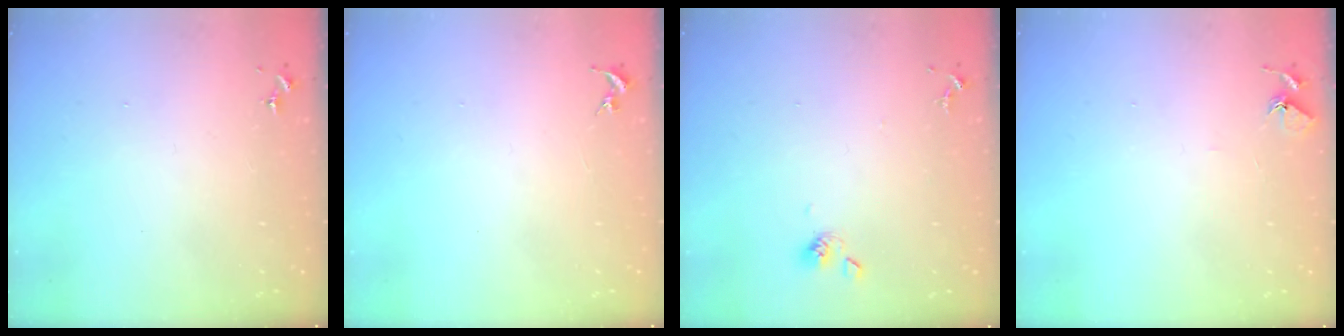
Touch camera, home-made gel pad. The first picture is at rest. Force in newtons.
{"total": 0.0}
{"total": 6.1, "press": 5.8, "slide": 2.1}
{"total": 5.7, "press": 5.7, "slide": 0.7}